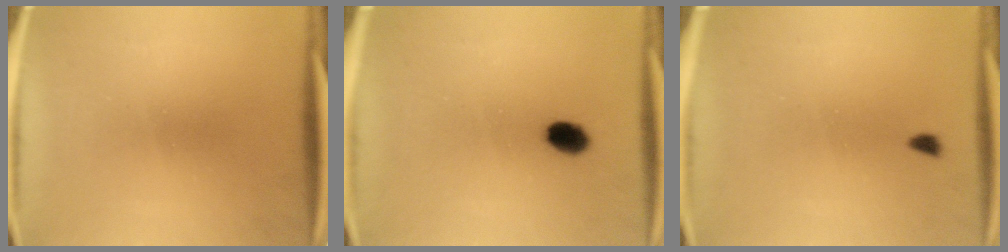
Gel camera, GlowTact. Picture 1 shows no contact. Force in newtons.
{"total": 3.9}
{"total": 1.1}